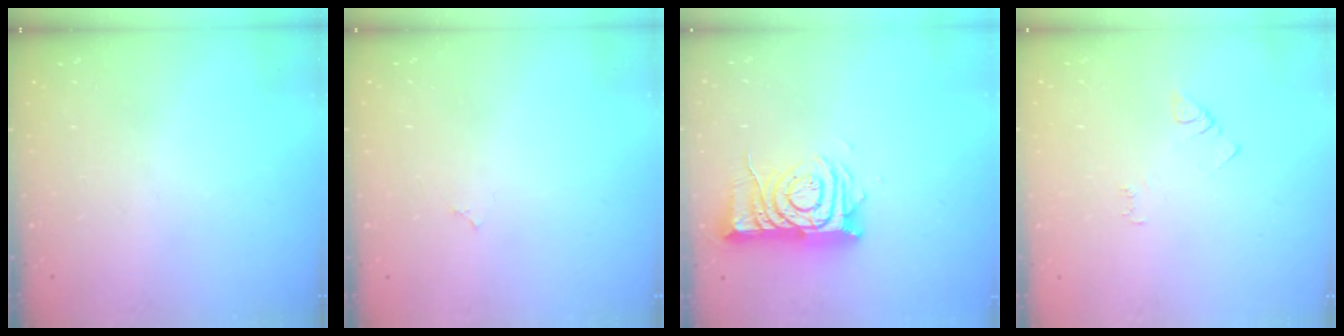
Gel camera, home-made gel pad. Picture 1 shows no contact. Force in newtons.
{"total": 1.8, "press": 1.8, "slide": 0.3}
{"total": 11.7, "press": 11.6, "slide": 1.0}
{"total": 3.2, "press": 3.2, "slide": 0.4}